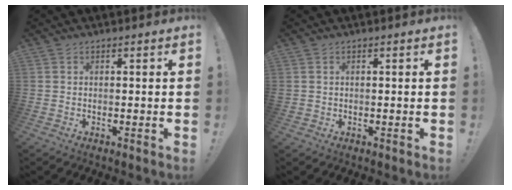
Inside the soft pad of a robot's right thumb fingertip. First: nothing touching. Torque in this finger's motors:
{"motor_torque": [-0.29, 0.50, 0.30, 0.17, 0.00]}